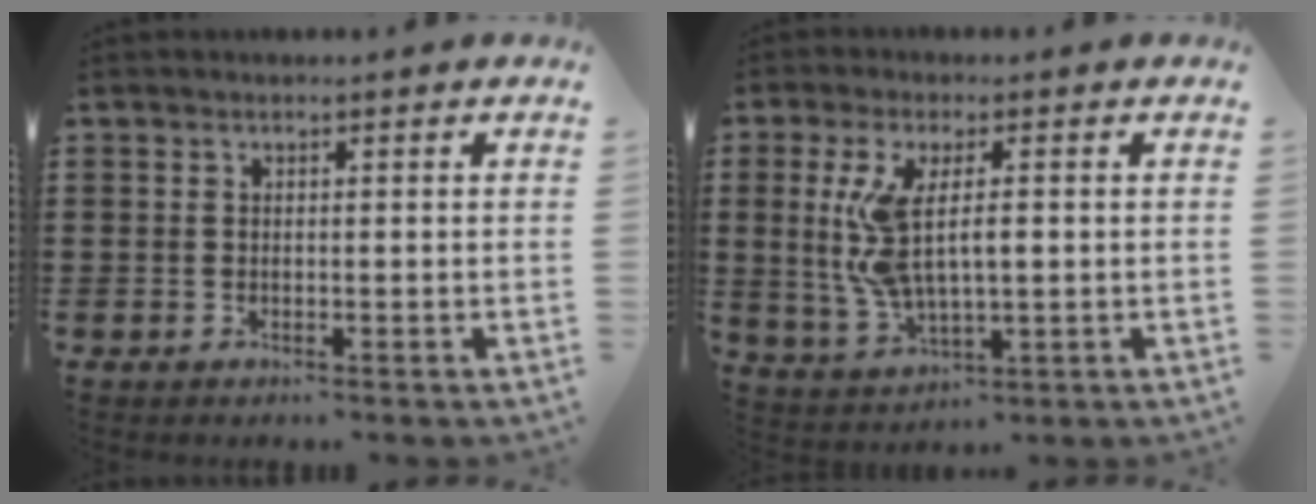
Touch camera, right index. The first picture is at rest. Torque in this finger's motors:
{"motor_torque": [1.14, 0.48, 0.46, 0.21]}